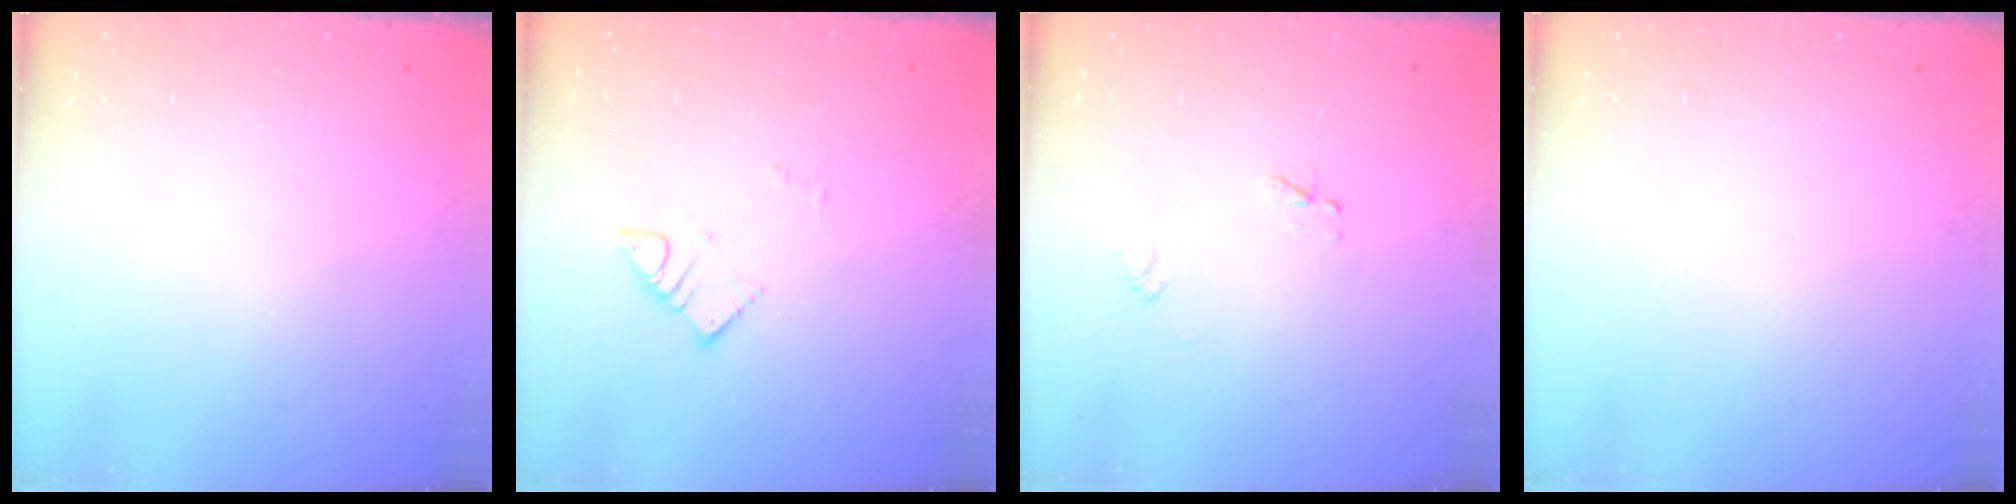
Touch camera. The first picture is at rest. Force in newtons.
{"total": 3.2, "press": 3.2, "slide": 0.1}
{"total": 2.3, "press": 2.3, "slide": 0.3}
{"total": 0.0}